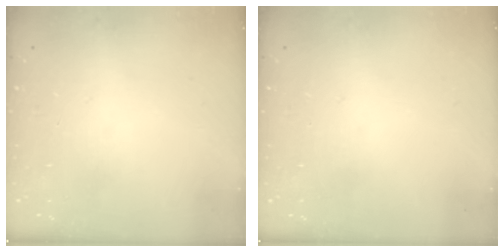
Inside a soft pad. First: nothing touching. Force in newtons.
{"total": 0.0}